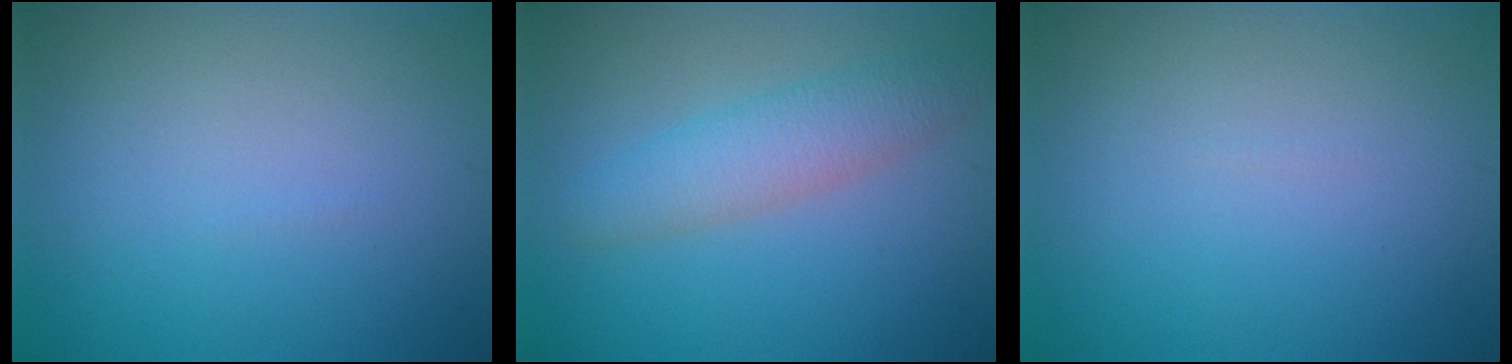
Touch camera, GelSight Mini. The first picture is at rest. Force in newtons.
{"total": 3.8, "press": 3.8, "slide": 0.0}
{"total": 0.0}